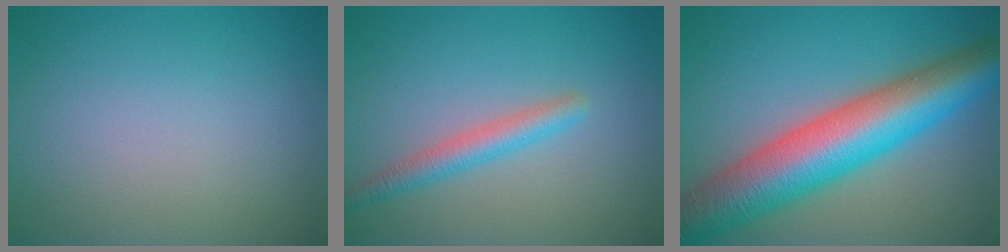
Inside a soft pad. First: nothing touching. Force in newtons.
{"total": 2.5, "press": 2.5, "slide": 0.1}
{"total": 11.9, "press": 11.9, "slide": 0.1}